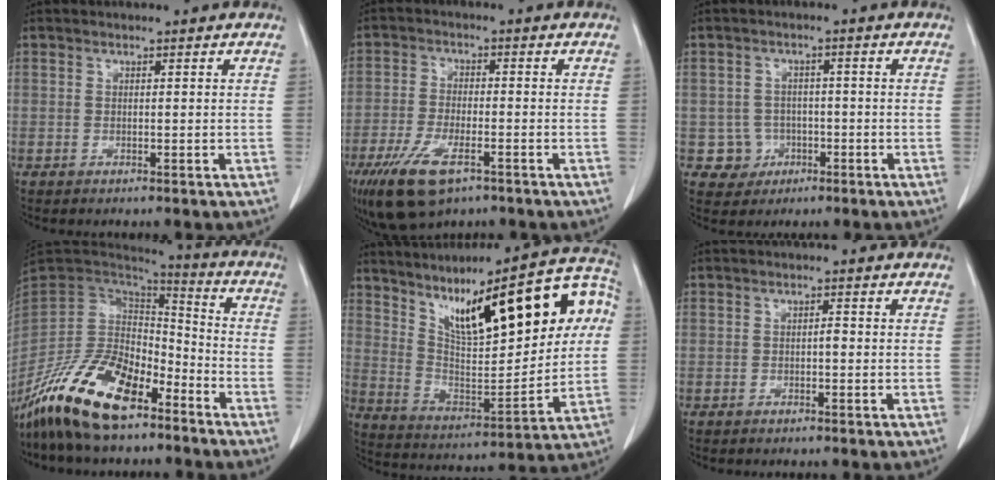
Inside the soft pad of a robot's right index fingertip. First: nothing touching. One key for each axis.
{"total": 10.8, "fx": -6.3, "fy": 4.1, "fz": 7.8, "tx": -0.155, "ty": -0.018, "tz": -0.109}
{"total": 4.4, "fx": -1.3, "fy": 4.2, "fz": 0.0, "tx": 0.012, "ty": 0.014, "tz": -0.014}
{"total": 18.6, "fx": -13.1, "fy": 6.8, "fz": 11.3, "tx": -0.231, "ty": 0.001, "tz": -0.246}
{"total": 24.9, "fx": 9.2, "fy": 6.5, "fz": 22.2, "tx": -0.338, "ty": 0.044, "tz": 0.152}
{"total": 0.8, "fx": -0.2, "fy": 0.2, "fz": 0.7, "tx": -0.011, "ty": 0.004, "tz": -0.004}